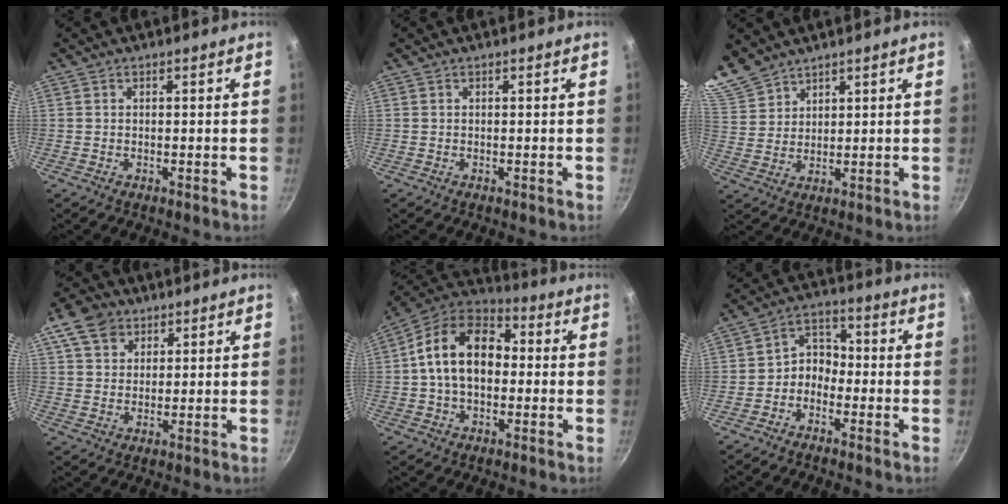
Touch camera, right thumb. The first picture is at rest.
{"total": 0.0}
{"total": 9.2, "force": [7.9, 4.3, 2.1], "torque": [-0.034, -0.011, 0.172]}
{"total": 8.1, "force": [4.4, 5.8, 3.4], "torque": [-0.035, -0.005, 0.074]}
{"total": 15.9, "force": [0.5, 10.8, 11.7], "torque": [-0.164, 0.037, -0.012]}
{"total": 5.5, "force": [-2.2, 4.2, 2.7], "torque": [-0.019, 0.040, -0.054]}